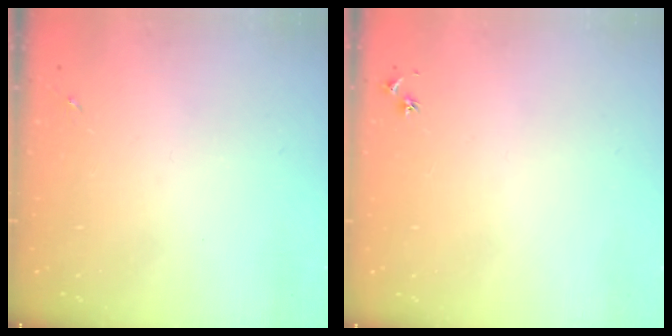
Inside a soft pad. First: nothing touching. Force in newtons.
{"total": 3.0, "press": 2.9, "slide": 0.4}